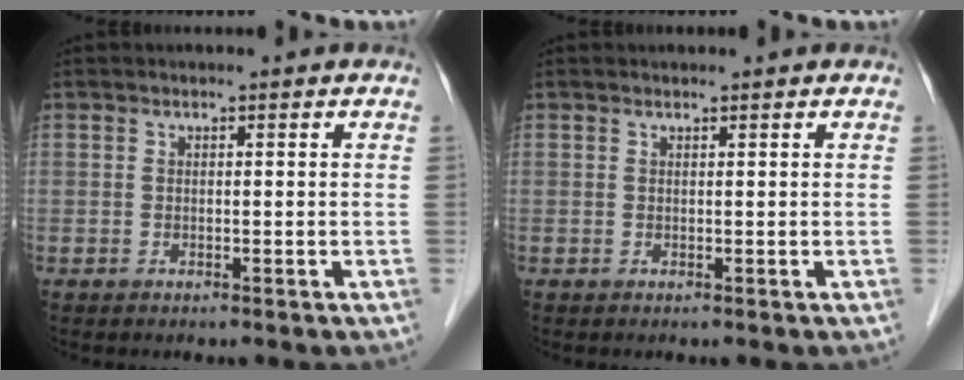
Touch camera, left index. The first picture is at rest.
{"total": 0.0}